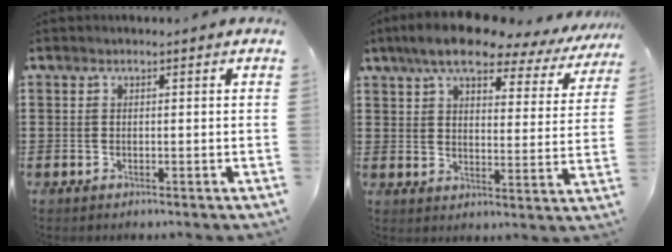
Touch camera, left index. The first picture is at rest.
{"total": 9.1, "force": [7.4, 2.0, 4.8], "torque": [-0.108, -0.034, 0.125]}